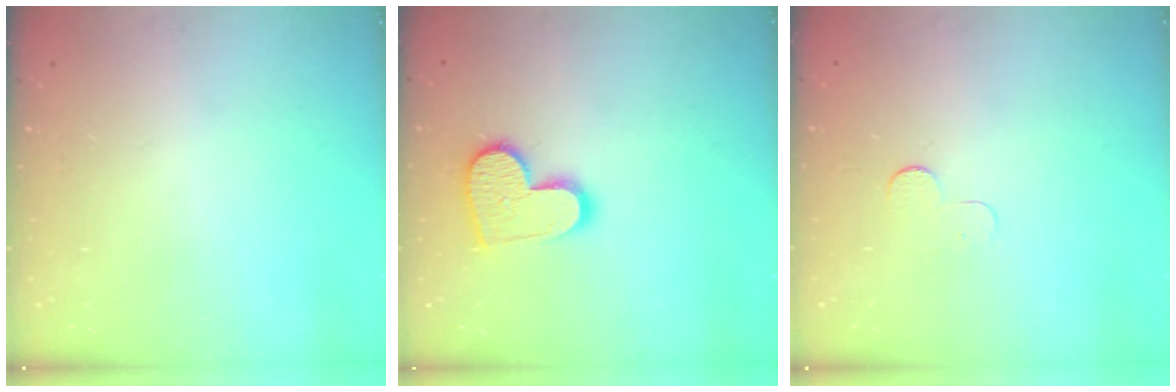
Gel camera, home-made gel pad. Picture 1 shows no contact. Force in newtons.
{"total": 12.7, "press": 12.6, "slide": 1.0}
{"total": 2.9, "press": 2.9, "slide": 0.3}